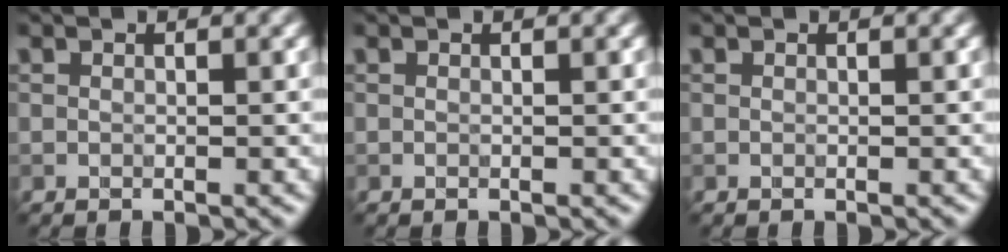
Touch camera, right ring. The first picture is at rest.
{"total": 0.0}
{"total": 0.0}